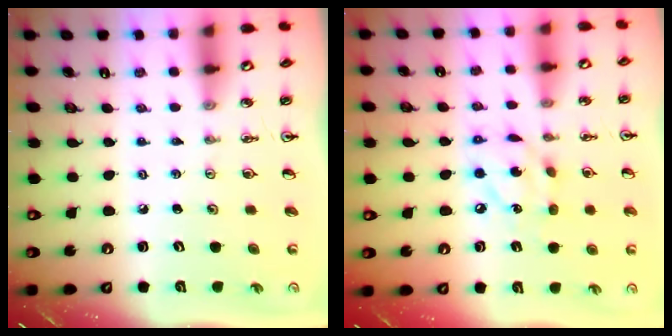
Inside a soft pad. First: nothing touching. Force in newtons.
{"total": 10.9, "press": 10.8, "slide": 0.7}